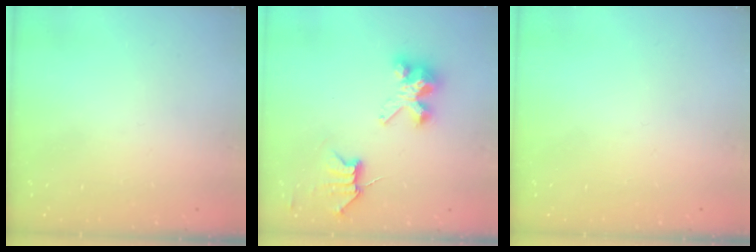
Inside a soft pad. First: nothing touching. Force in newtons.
{"total": 6.1, "press": 6.1, "slide": 0.2}
{"total": 0.0}